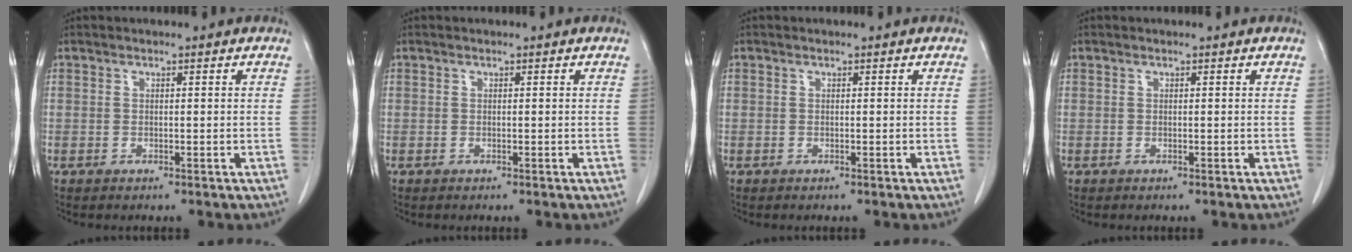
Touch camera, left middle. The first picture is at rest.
{"total": 0.0}
{"total": 0.0}
{"total": 0.0}